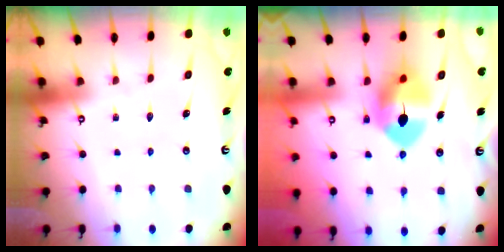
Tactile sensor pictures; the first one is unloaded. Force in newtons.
{"total": 10.4, "press": 10.3, "slide": 1.6}